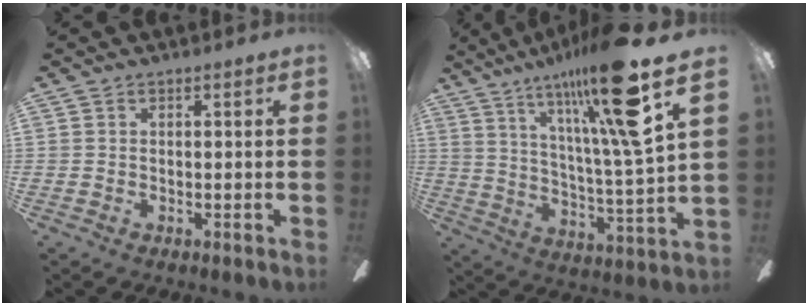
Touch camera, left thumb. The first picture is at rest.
{"total": 21.2, "force": [13.7, 2.2, 16.0], "torque": [-0.278, -0.072, 0.203]}